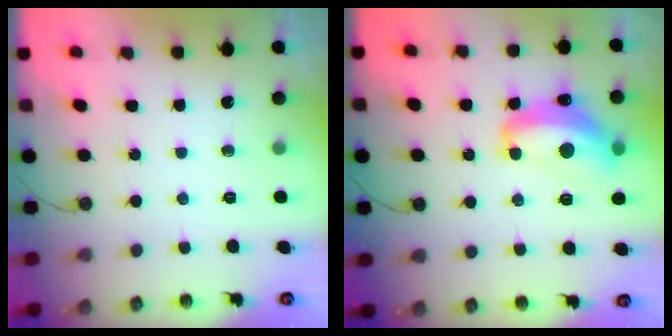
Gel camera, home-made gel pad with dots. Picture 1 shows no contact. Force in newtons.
{"total": 9.8, "press": 9.8, "slide": 0.8}